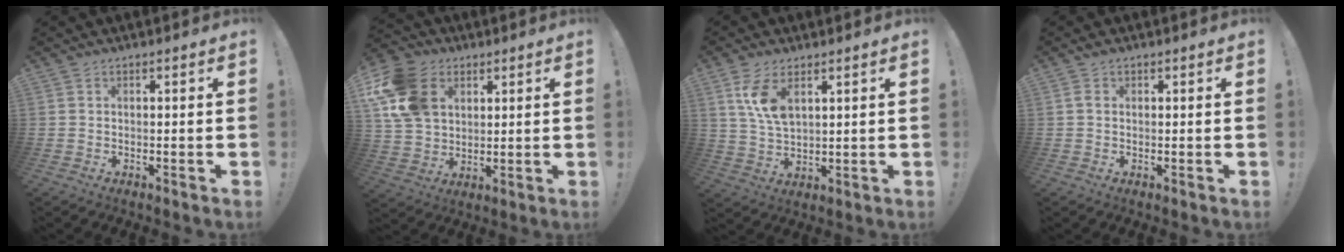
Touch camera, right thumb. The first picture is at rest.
{"total": 17.3, "force": [6.4, 13.0, 9.4], "torque": [-0.193, -0.016, 0.127]}
{"total": 8.9, "force": [4.5, 4.3, 6.4], "torque": [-0.115, -0.020, 0.080]}
{"total": 1.1, "force": [0.4, 0.8, 0.7], "torque": [-0.013, 0.003, 0.007]}